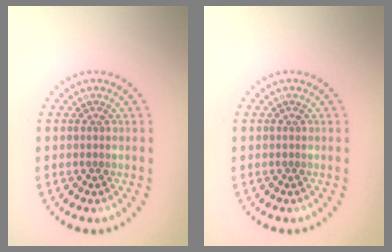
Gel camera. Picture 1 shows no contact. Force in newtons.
{"total": 0.0}